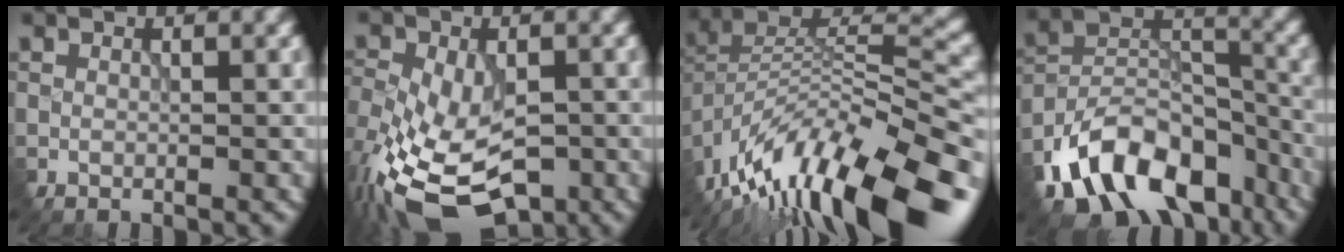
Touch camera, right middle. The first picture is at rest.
{"total": 11.5, "force": [-5.6, 6.6, 7.5], "torque": [-0.154, -0.040, -0.087]}
{"total": 15.4, "force": [-9.8, 5.3, 10.7], "torque": [-0.210, 0.019, -0.162]}
{"total": 12.6, "force": [-8.0, 7.4, 6.2], "torque": [-0.124, 0.003, -0.140]}